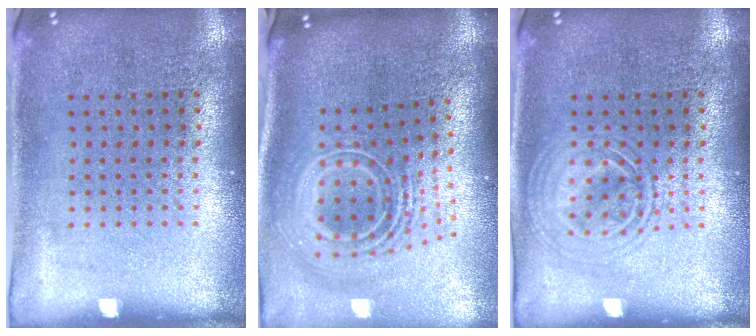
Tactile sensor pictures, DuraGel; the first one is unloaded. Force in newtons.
{"total": 2.8, "press": 1.8, "slide": 2.2}
{"total": 2.6, "press": 2.6, "slide": 0.3}